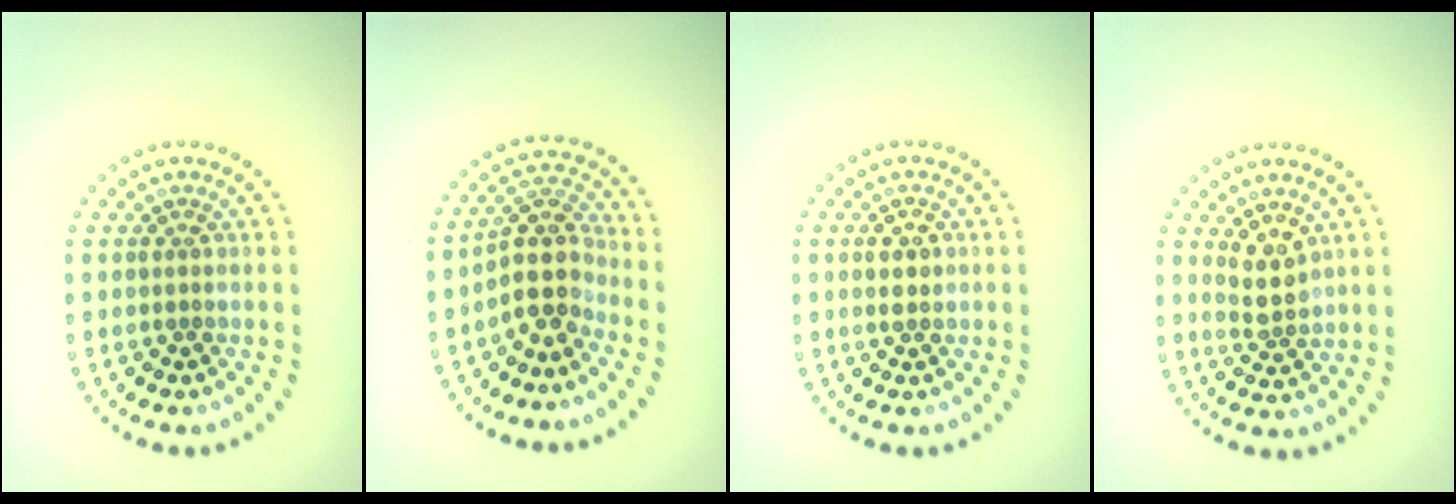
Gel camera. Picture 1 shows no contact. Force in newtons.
{"total": 3.7, "press": 3.0, "slide": 2.2}
{"total": 1.5, "press": 1.4, "slide": 0.2}
{"total": 2.5, "press": 2.2, "slide": 1.2}